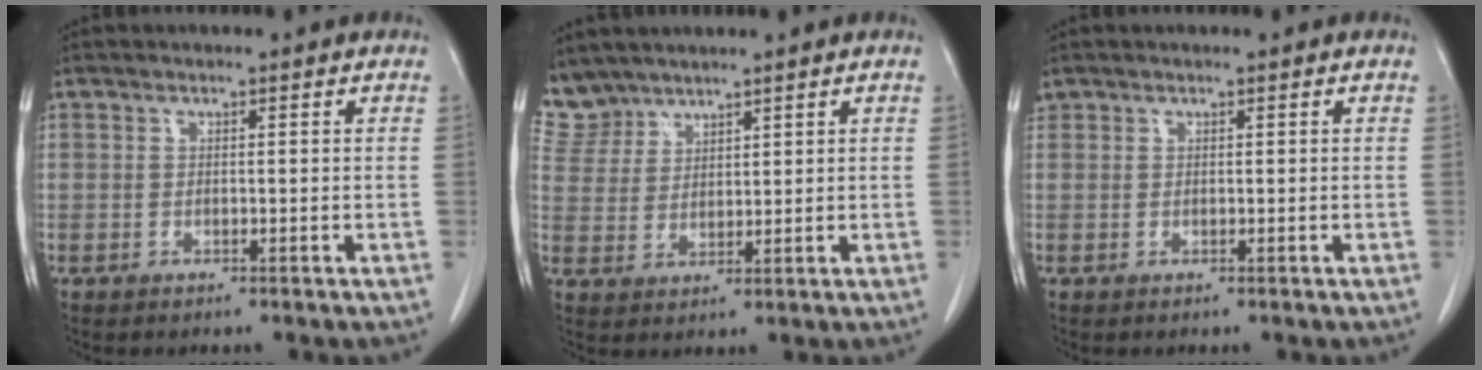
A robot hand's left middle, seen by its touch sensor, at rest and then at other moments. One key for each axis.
{"total": 4.7, "fx": 4.5, "fy": 1.3, "fz": -0.6, "tx": 0.006, "ty": 0.006, "tz": 0.104}
{"total": 0.8, "fx": 0.6, "fy": 0.5, "fz": 0.0, "tx": 0.000, "ty": 0.016, "tz": 0.012}